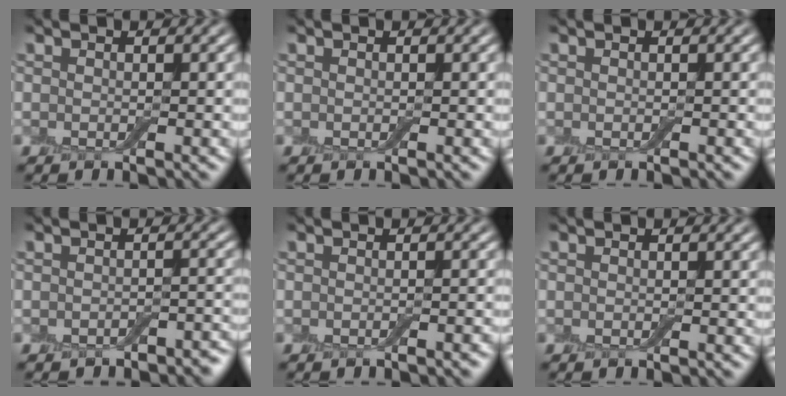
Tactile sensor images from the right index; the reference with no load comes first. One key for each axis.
{"total": 0.0}
{"total": 0.0}
{"total": 2.0, "fx": -1.7, "fy": 0.7, "fz": 0.7, "tx": -0.006, "ty": 0.000, "tz": -0.019}
{"total": 1.0, "fx": -0.7, "fy": 0.2, "fz": 0.6, "tx": -0.007, "ty": 0.000, "tz": -0.010}
{"total": 0.0}